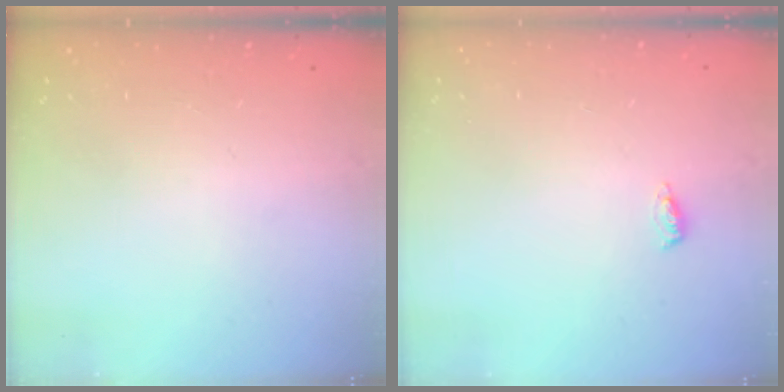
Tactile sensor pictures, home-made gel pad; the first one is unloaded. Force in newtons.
{"total": 3.8, "press": 3.6, "slide": 1.2}